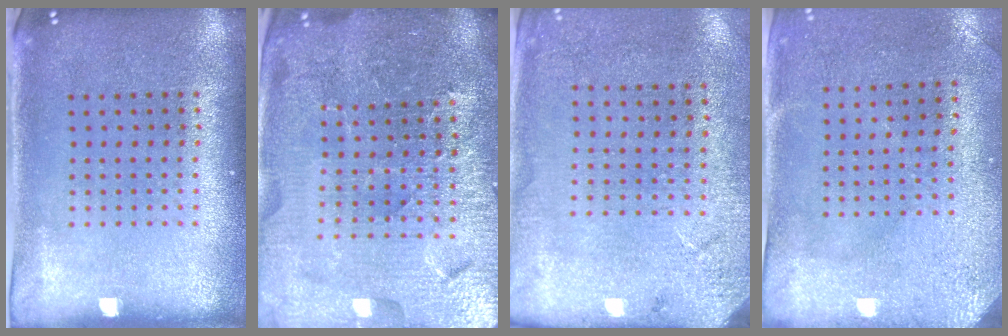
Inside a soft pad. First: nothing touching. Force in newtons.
{"total": 5.4, "press": 4.9, "slide": 2.2}
{"total": 2.6, "press": 2.3, "slide": 1.2}
{"total": 3.0, "press": 2.3, "slide": 1.9}